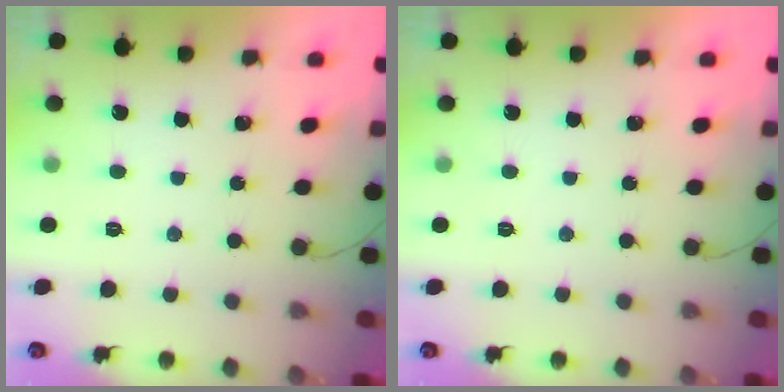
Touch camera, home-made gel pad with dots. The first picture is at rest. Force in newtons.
{"total": 0.0}